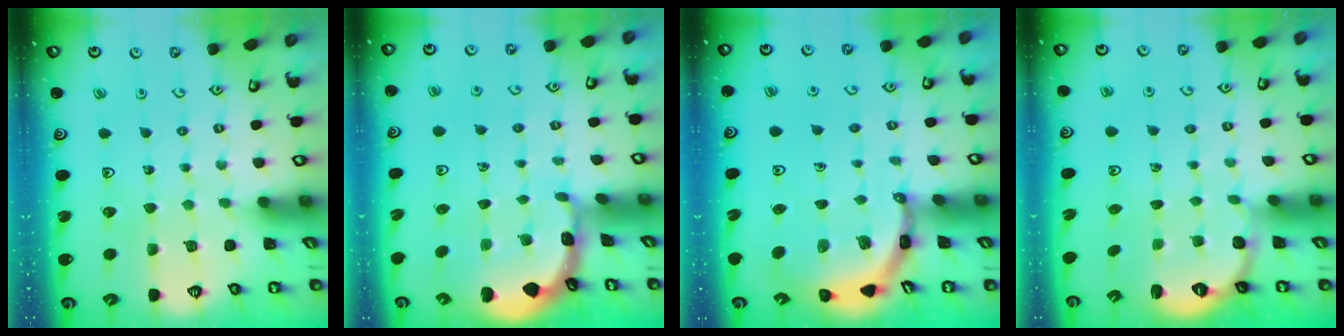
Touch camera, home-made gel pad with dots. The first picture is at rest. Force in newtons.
{"total": 2.7, "press": 2.7, "slide": 0.3}
{"total": 4.2, "press": 4.2, "slide": 0.5}
{"total": 2.4, "press": 1.9, "slide": 1.5}